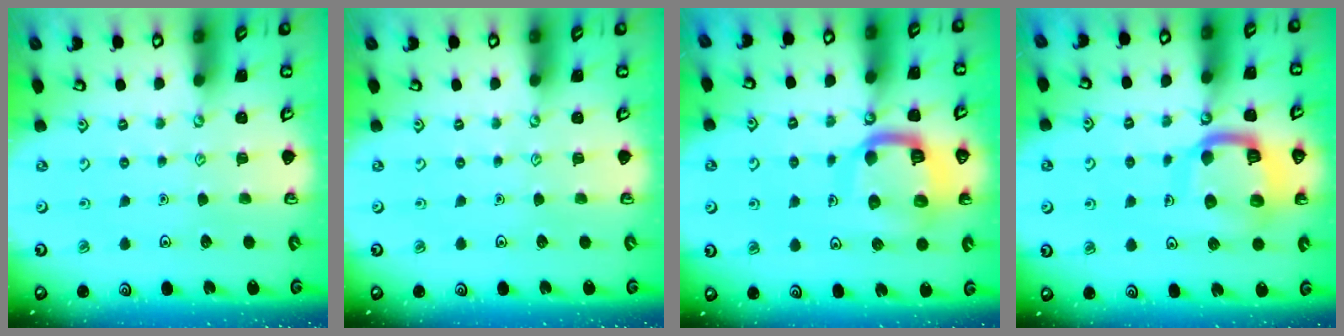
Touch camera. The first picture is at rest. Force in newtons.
{"total": 0.0}
{"total": 13.5, "press": 13.5, "slide": 1.5}
{"total": 12.5, "press": 12.5, "slide": 1.1}